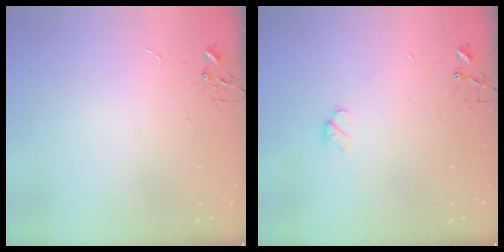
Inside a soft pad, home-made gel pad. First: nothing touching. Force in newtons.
{"total": 4.6, "press": 4.6, "slide": 0.7}